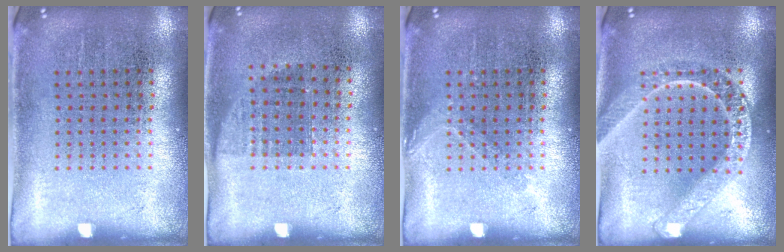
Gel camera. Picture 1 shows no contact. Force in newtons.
{"total": 0.8, "press": 0.7, "slide": 0.4}
{"total": 0.9, "press": 0.8, "slide": 0.3}
{"total": 1.7, "press": 1.7, "slide": 0.2}